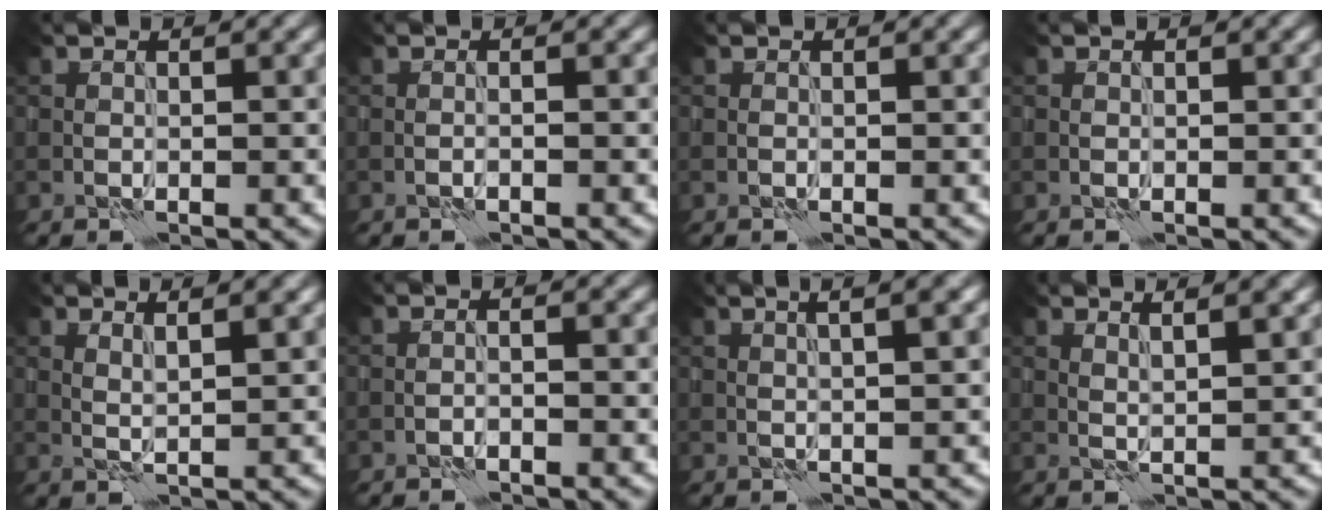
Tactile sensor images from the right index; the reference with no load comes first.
{"total": 0.7, "force": [-0.5, -0.1, 0.5], "torque": [-0.008, 0.001, -0.010]}
{"total": 0.0}
{"total": 0.0}
{"total": 2.5, "force": [1.4, 0.6, 2.0], "torque": [-0.027, 0.005, 0.018]}
{"total": 0.9, "force": [-0.8, 0.0, 0.4], "torque": [-0.005, 0.005, -0.016]}
{"total": 4.9, "force": [2.4, 1.5, 4.0], "torque": [-0.035, 0.026, 0.010]}
{"total": 3.7, "force": [2.2, 1.0, 2.8], "torque": [-0.022, 0.012, 0.016]}